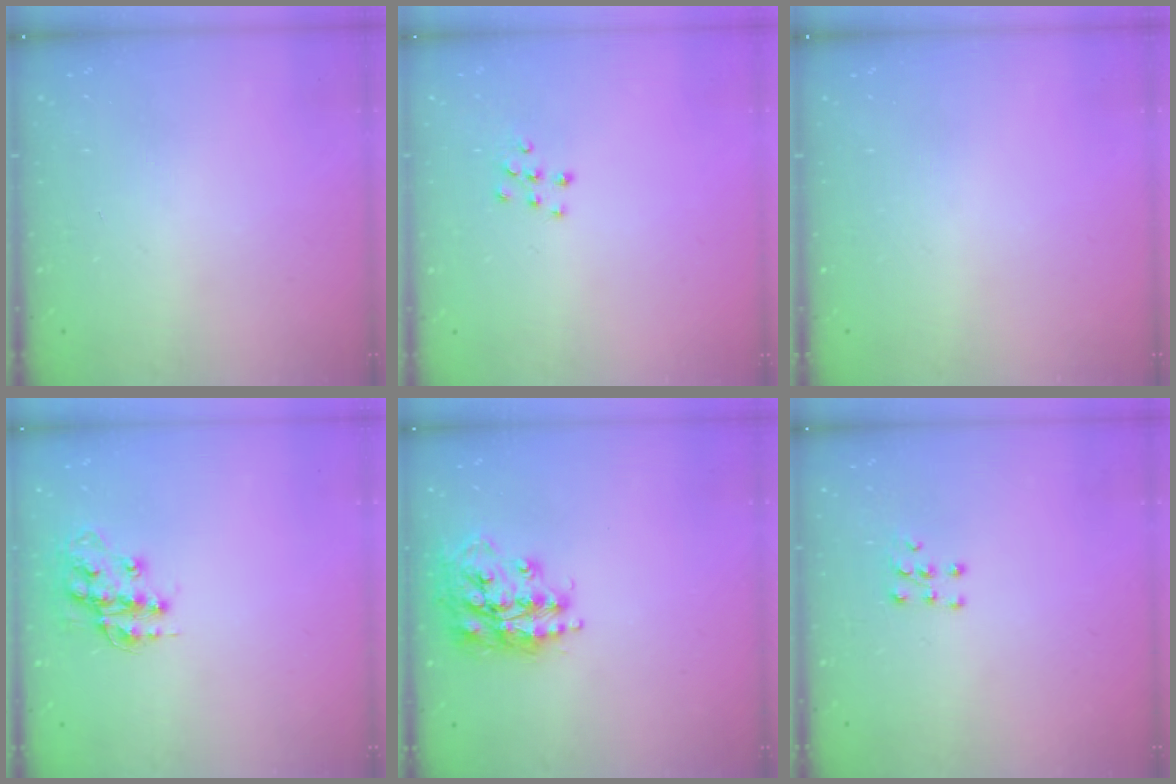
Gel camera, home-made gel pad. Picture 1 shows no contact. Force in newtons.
{"total": 6.8, "press": 6.8, "slide": 0.4}
{"total": 0.0}
{"total": 13.5, "press": 13.5, "slide": 0.8}
{"total": 17.1, "press": 17.0, "slide": 1.5}
{"total": 5.0, "press": 5.0, "slide": 0.6}